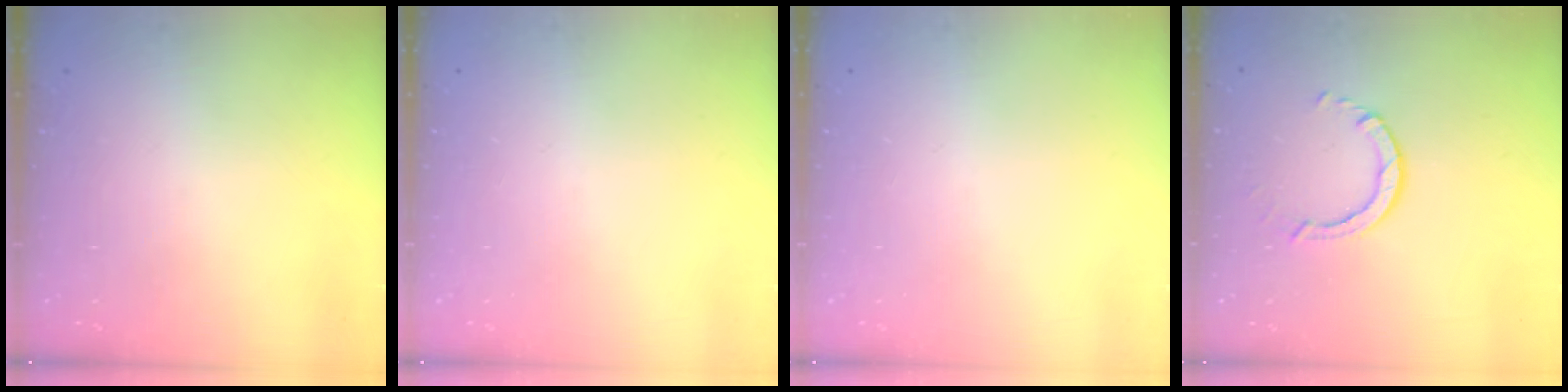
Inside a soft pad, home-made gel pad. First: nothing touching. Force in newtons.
{"total": 0.0}
{"total": 0.0}
{"total": 3.1, "press": 3.1, "slide": 0.3}